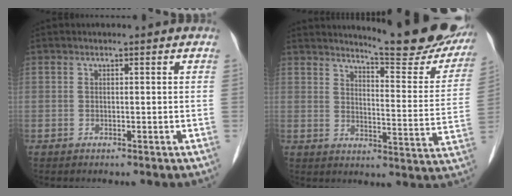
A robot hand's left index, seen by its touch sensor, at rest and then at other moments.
{"total": 16.9, "force": [15.3, 2.0, 7.0], "torque": [-0.085, -0.064, 0.180]}